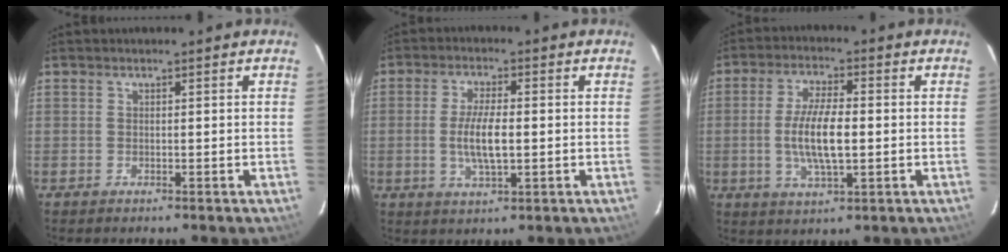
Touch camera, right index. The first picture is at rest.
{"total": 6.7, "force": [-0.6, 2.0, 6.4], "torque": [-0.127, -0.005, -0.010]}
{"total": 9.1, "force": [-0.8, 2.8, 8.6], "torque": [-0.170, -0.003, -0.014]}